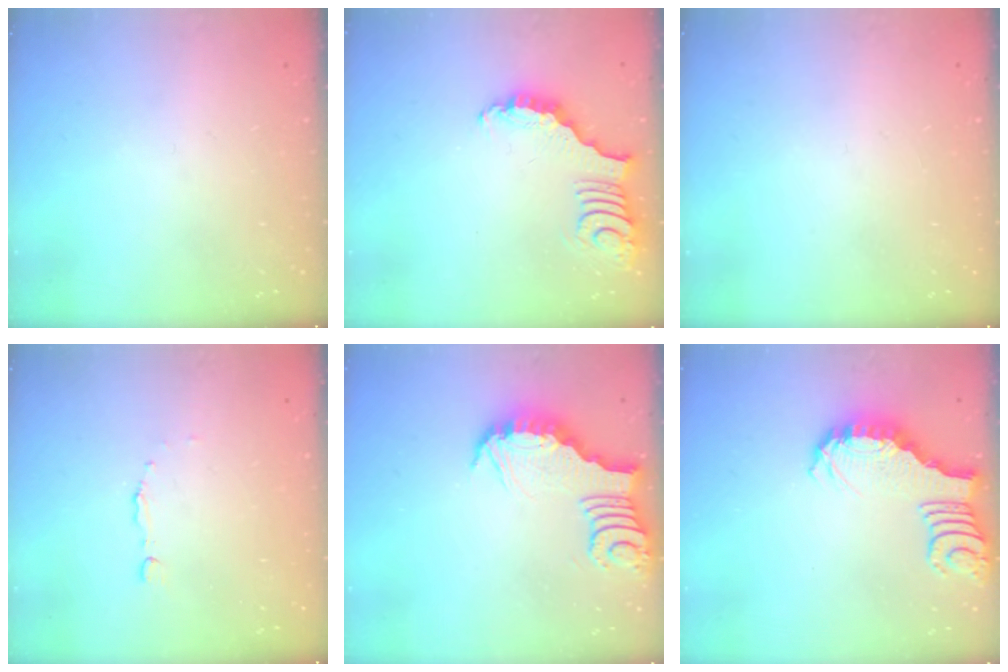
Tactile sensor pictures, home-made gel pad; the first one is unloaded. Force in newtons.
{"total": 3.4, "press": 3.3, "slide": 0.7}
{"total": 0.0}
{"total": 1.7, "press": 1.7, "slide": 0.2}
{"total": 3.9, "press": 3.9, "slide": 0.0}
{"total": 2.9, "press": 2.8, "slide": 0.5}